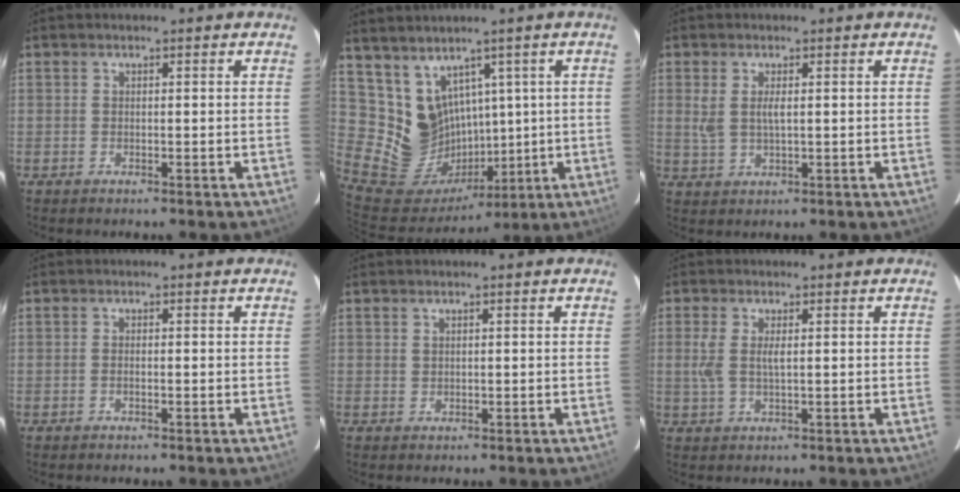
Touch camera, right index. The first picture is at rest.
{"total": 12.5, "force": [5.7, 10.5, 3.7], "torque": [-0.093, 0.001, 0.140]}
{"total": 3.7, "force": [0.8, 1.4, 3.3], "torque": [-0.068, -0.002, 0.018]}
{"total": 0.7, "force": [-0.2, 0.2, 0.6], "torque": [-0.014, 0.001, -0.004]}
{"total": 0.7, "force": [0.5, 0.4, 0.1], "torque": [-0.001, 0.002, 0.011]}
{"total": 3.8, "force": [0.7, 1.3, 3.5], "torque": [-0.079, 0.000, 0.012]}